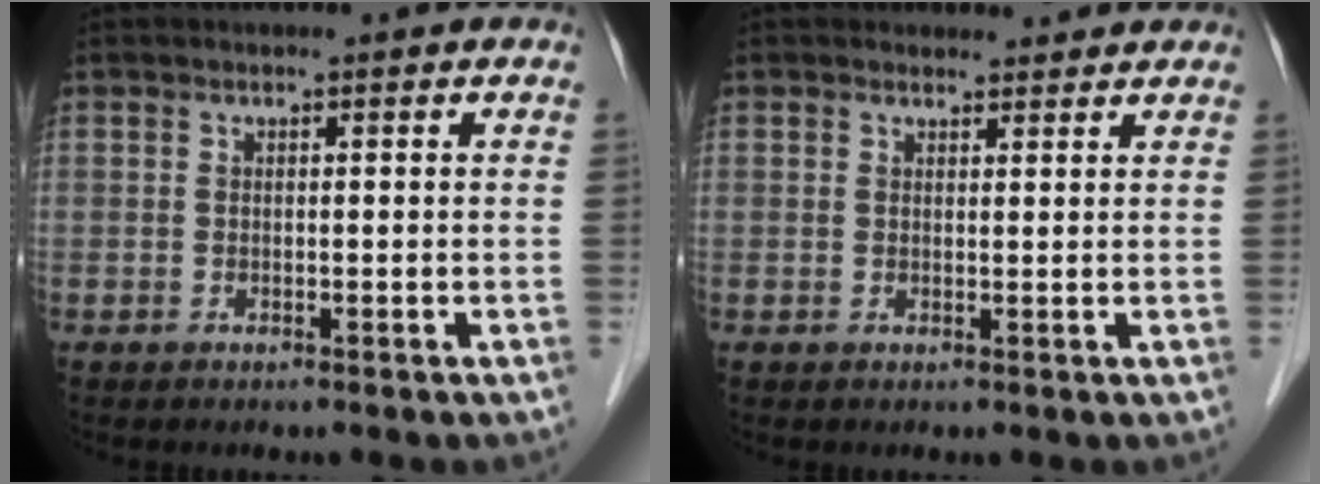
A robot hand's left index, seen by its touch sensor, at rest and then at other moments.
{"total": 2.4, "force": [2.2, 0.9, -0.1], "torque": [0.000, 0.007, 0.026]}